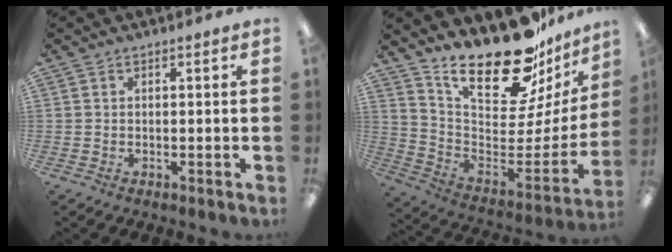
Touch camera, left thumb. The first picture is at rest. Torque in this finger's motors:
{"motor_torque": [0.52, 0.24, 1.03, -1.74, 0.10]}